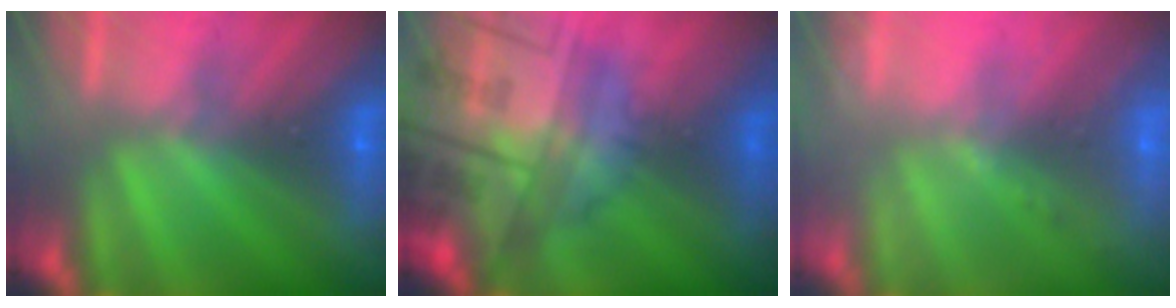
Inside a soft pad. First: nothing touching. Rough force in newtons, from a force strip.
{"total": 10.2}
{"total": 2.4}